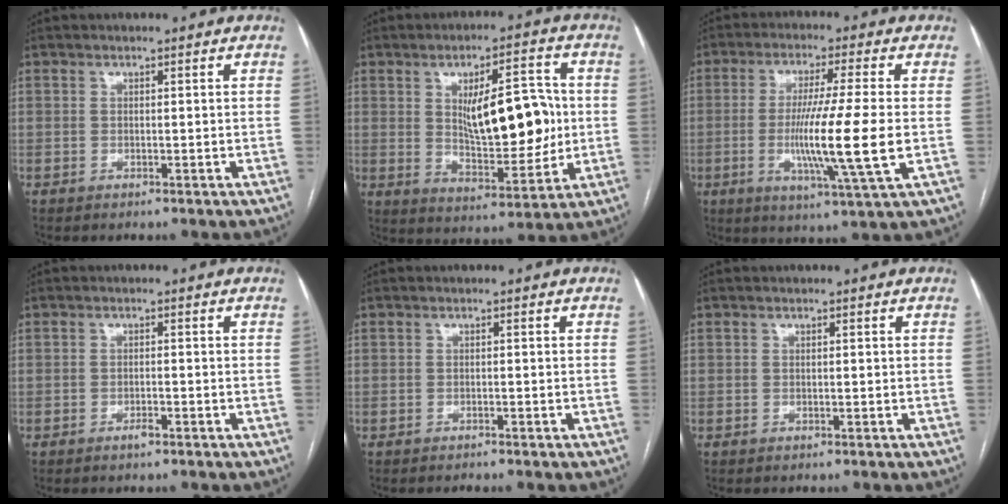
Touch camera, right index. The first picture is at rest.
{"total": 13.6, "force": [1.3, 4.8, 12.6], "torque": [-0.198, 0.007, 0.030]}
{"total": 12.7, "force": [-1.7, -1.1, 12.6], "torque": [-0.232, -0.025, -0.035]}
{"total": 1.2, "force": [-0.8, 0.3, 0.9], "torque": [-0.016, 0.000, -0.012]}
{"total": 0.8, "force": [-0.7, 0.0, 0.4], "torque": [-0.010, -0.001, -0.010]}
{"total": 0.0}